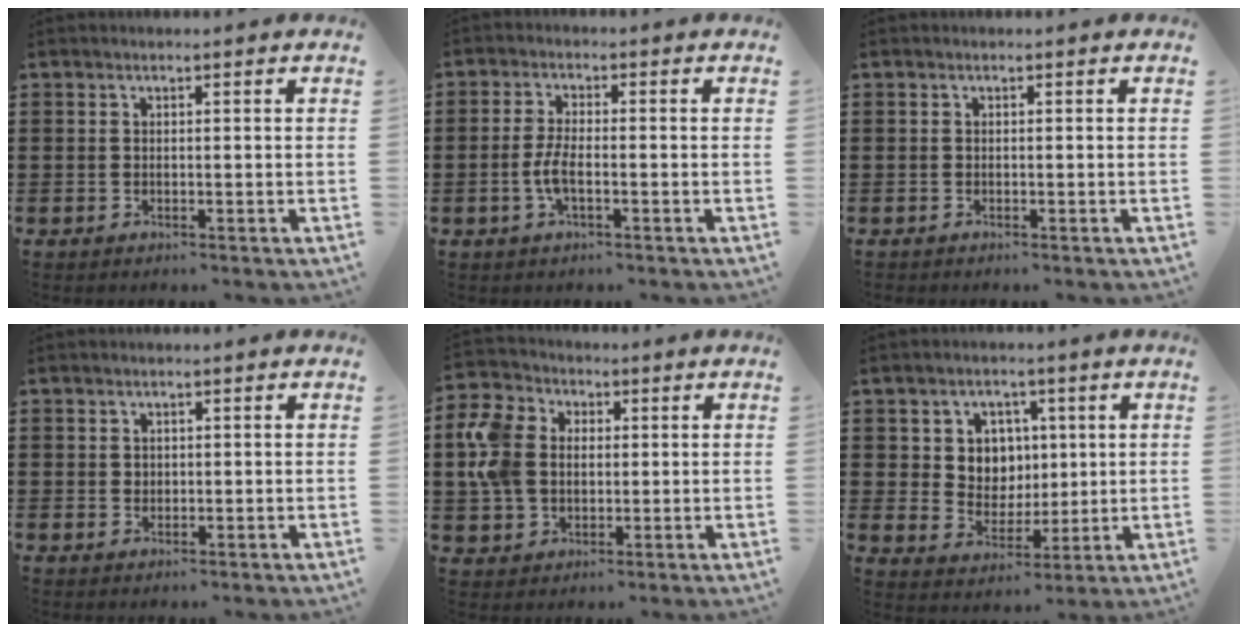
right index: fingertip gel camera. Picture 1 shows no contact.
{"total": 3.7, "force": [-1.2, 0.9, 3.4], "torque": [-0.081, -0.004, -0.028]}
{"total": 0.0}
{"total": 0.7, "force": [0.3, 0.6, 0.2], "torque": [-0.007, 0.000, 0.007]}
{"total": 8.6, "force": [1.1, 7.1, 4.7], "torque": [-0.143, 0.014, 0.015]}
{"total": 6.0, "force": [1.9, 5.4, 1.5], "torque": [-0.052, 0.009, 0.033]}